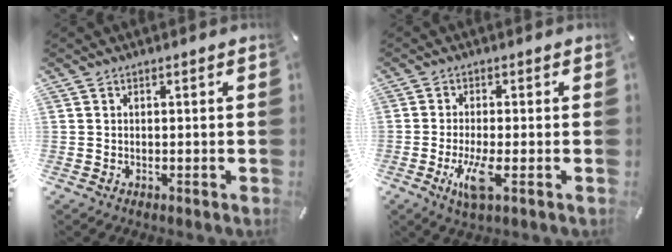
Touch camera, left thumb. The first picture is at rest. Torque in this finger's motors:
{"motor_torque": [0.34, 0.54, 0.15, 0.13, 0.10]}